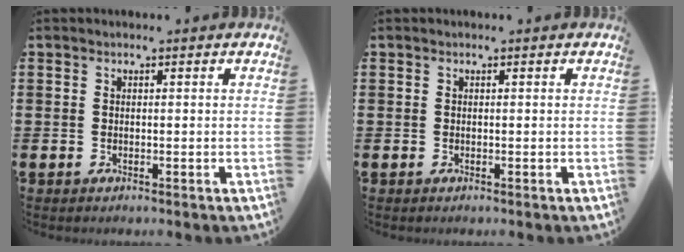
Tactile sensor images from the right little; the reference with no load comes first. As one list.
[{"total": 0.0}]